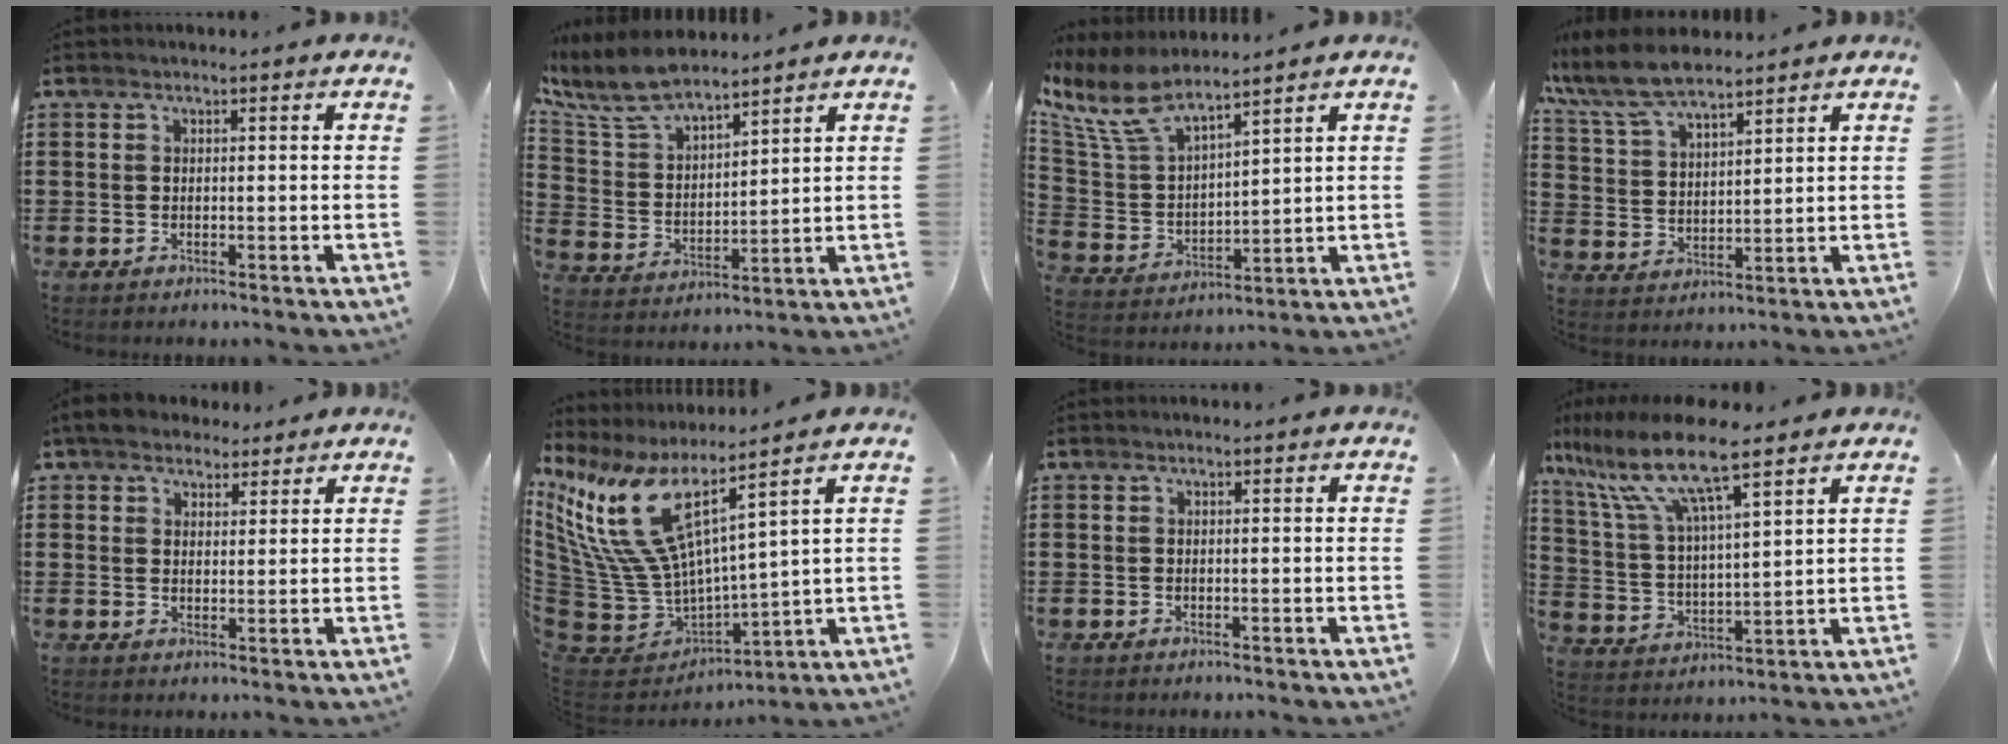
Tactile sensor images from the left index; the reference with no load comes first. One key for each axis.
{"total": 8.4, "fx": 7.4, "fy": 2.2, "fz": 3.4, "tx": -0.098, "ty": -0.029, "tz": 0.135}
{"total": 9.7, "fx": 7.7, "fy": 2.9, "fz": 5.1, "tx": -0.143, "ty": -0.036, "tz": 0.135}
{"total": 8.2, "fx": 7.0, "fy": 2.0, "fz": 3.6, "tx": -0.097, "ty": -0.016, "tz": 0.130}
{"total": 4.4, "fx": 3.6, "fy": 2.3, "fz": 1.0, "tx": -0.035, "ty": 0.008, "tz": 0.069}
{"total": 13.1, "fx": 7.0, "fy": 5.0, "fz": 9.9, "tx": -0.260, "ty": -0.056, "tz": 0.116}
{"total": 0.0}
{"total": 11.3, "fx": 8.4, "fy": 1.8, "fz": 7.4, "tx": -0.173, "ty": -0.033, "tz": 0.143}